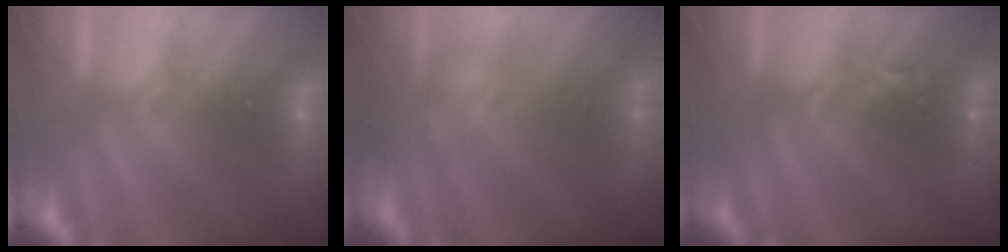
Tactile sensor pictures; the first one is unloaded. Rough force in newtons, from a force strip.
{"total": 2.5}
{"total": 2.4}